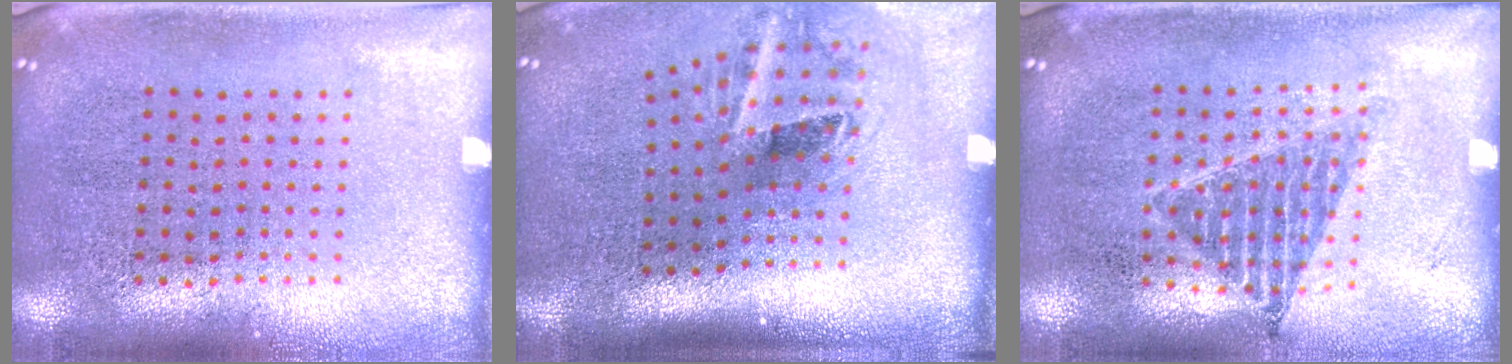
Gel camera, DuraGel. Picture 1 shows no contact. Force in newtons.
{"total": 2.2, "press": 1.3, "slide": 1.8}
{"total": 1.0, "press": 0.8, "slide": 0.5}